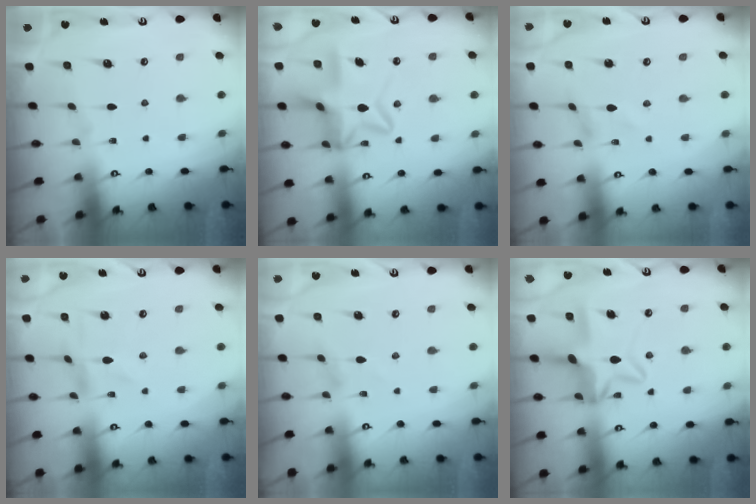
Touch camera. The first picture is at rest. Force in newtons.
{"total": 12.4, "press": 12.3, "slide": 1.5}
{"total": 1.4, "press": 1.4, "slide": 0.1}
{"total": 0.0}
{"total": 1.2, "press": 1.1, "slide": 0.3}
{"total": 10.1, "press": 10.0, "slide": 0.9}